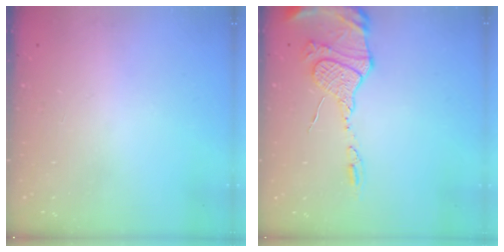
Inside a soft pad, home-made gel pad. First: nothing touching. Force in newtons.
{"total": 13.6, "press": 13.5, "slide": 1.1}